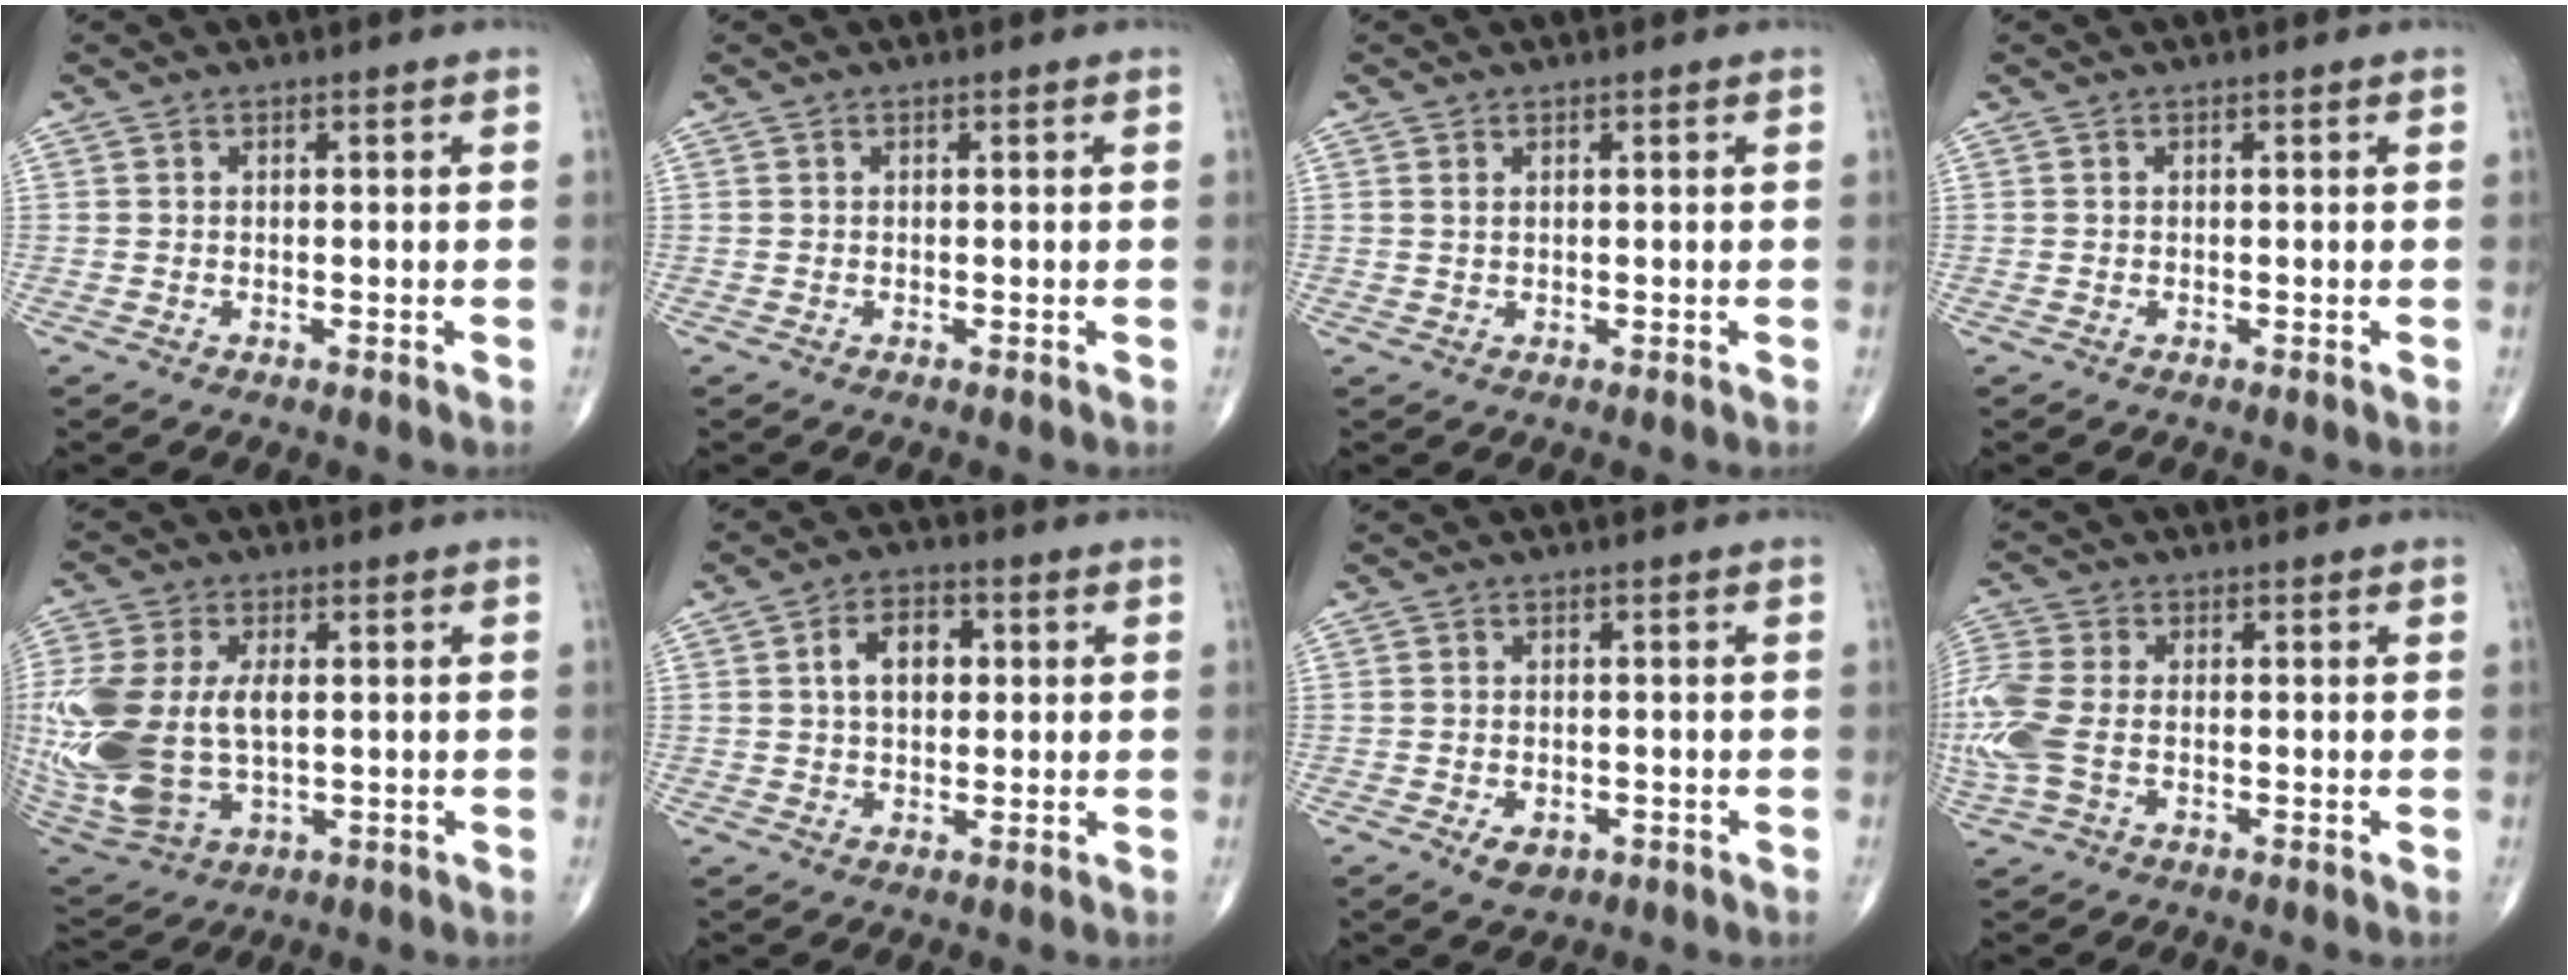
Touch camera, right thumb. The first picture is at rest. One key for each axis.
{"total": 0.0}
{"total": 0.9, "fx": 0.5, "fy": 0.5, "fz": 0.6, "tx": -0.013, "ty": 0.002, "tz": 0.012}
{"total": 0.0}
{"total": 22.4, "fx": 0.3, "fy": 13.4, "fz": 17.9, "tx": -0.433, "ty": -0.015, "tz": 0.026}
{"total": 7.2, "fx": 1.4, "fy": 4.7, "fz": 5.3, "tx": -0.072, "ty": 0.011, "tz": 0.018}
{"total": 3.3, "fx": -1.5, "fy": 2.1, "fz": 2.1, "tx": -0.024, "ty": 0.002, "tz": -0.017}
{"total": 10.8, "fx": -1.5, "fy": 6.7, "fz": 8.3, "tx": -0.233, "ty": 0.010, "tz": -0.029}